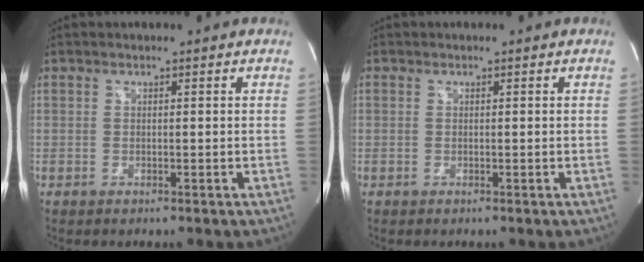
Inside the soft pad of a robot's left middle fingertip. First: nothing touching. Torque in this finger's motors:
{"motor_torque": [1.02, -1.12, -0.12, -0.07]}